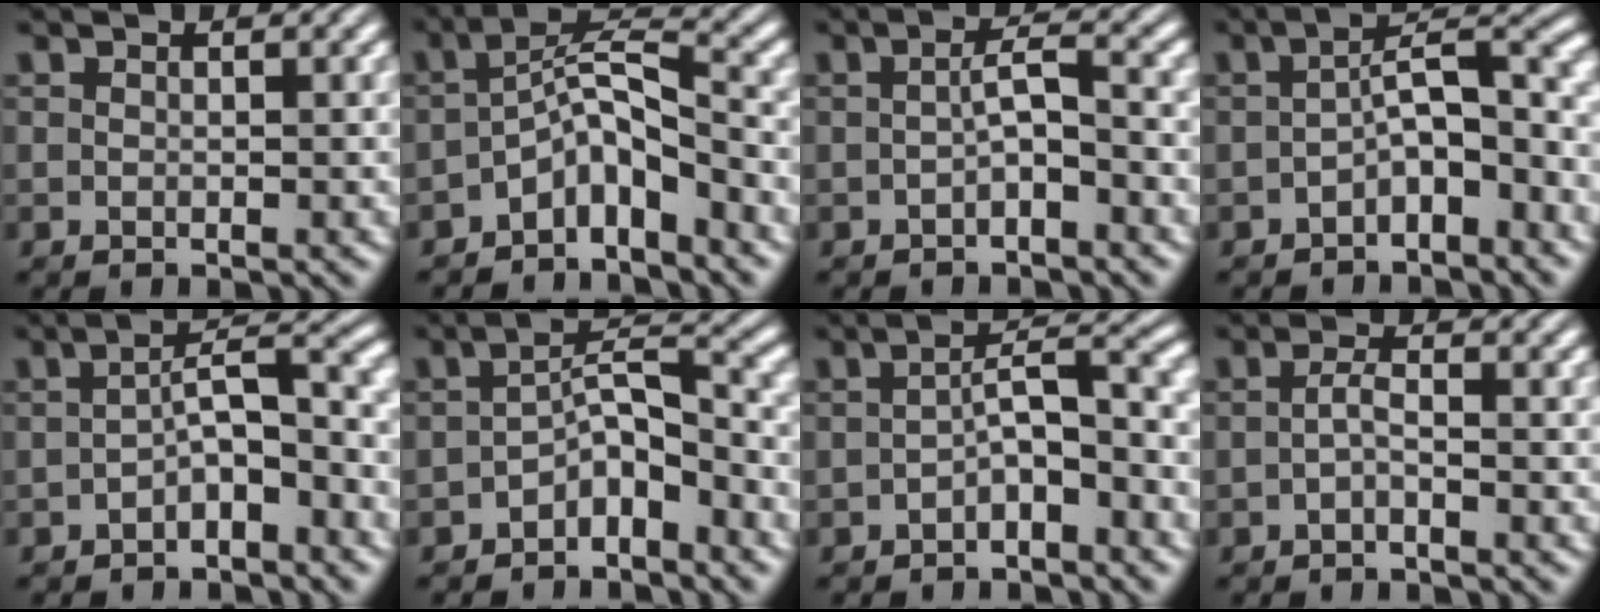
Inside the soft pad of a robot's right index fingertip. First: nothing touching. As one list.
[{"total": 4.0, "force": [-1.8, 1.6, 3.2], "torque": [-0.045, -0.017, -0.026]}, {"total": 1.9, "force": [-0.8, -0.6, 1.6], "torque": [-0.017, 0.002, -0.011]}, {"total": 3.6, "force": [-1.2, 0.3, 3.4], "torque": [-0.036, -0.008, -0.012]}, {"total": 3.0, "force": [-1.2, 0.0, 2.8], "torque": [-0.029, -0.006, -0.013]}, {"total": 3.1, "force": [-1.8, 0.5, 2.5], "torque": [-0.020, -0.011, -0.023]}, {"total": 2.8, "force": [-1.1, -0.2, 2.5], "torque": [-0.028, -0.003, -0.014]}, {"total": 1.4, "force": [-0.9, -0.7, 0.9], "torque": [-0.015, -0.005, -0.012]}]